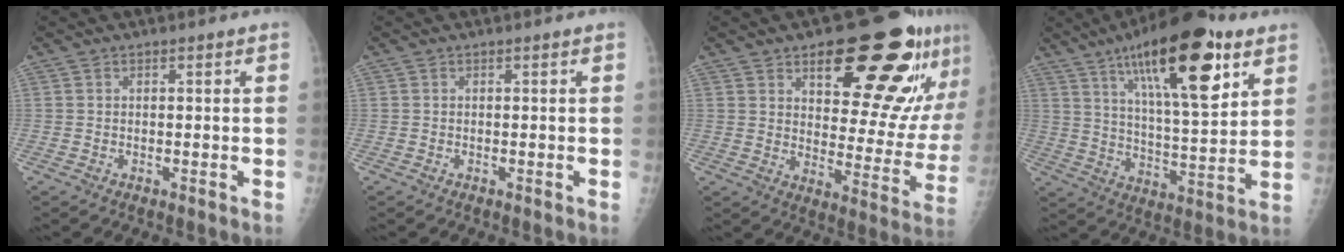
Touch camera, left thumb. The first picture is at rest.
{"total": 0.0}
{"total": 23.1, "force": [13.5, 9.1, 16.4], "torque": [-0.170, -0.059, 0.192]}
{"total": 22.2, "force": [11.5, 6.8, 17.7], "torque": [-0.254, -0.042, 0.186]}